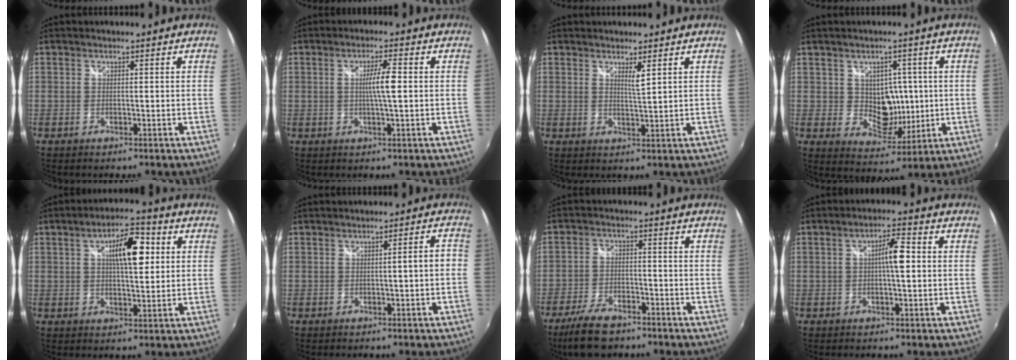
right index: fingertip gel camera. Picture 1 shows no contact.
{"total": 4.5, "force": [0.1, -0.1, 4.5], "torque": [-0.080, -0.001, 0.002]}
{"total": 2.3, "force": [1.4, -0.1, 1.9], "torque": [-0.032, -0.004, 0.021]}
{"total": 7.4, "force": [0.6, 6.1, 4.1], "torque": [-0.066, -0.001, 0.024]}
{"total": 9.2, "force": [2.4, 3.2, 8.3], "torque": [-0.129, 0.017, 0.037]}
{"total": 2.8, "force": [-0.9, -0.1, 2.6], "torque": [-0.039, 0.009, -0.006]}
{"total": 9.4, "force": [-7.2, 3.7, 4.8], "torque": [-0.126, -0.012, -0.131]}
{"total": 4.8, "force": [0.2, 0.8, 4.7], "torque": [-0.077, 0.009, 0.003]}